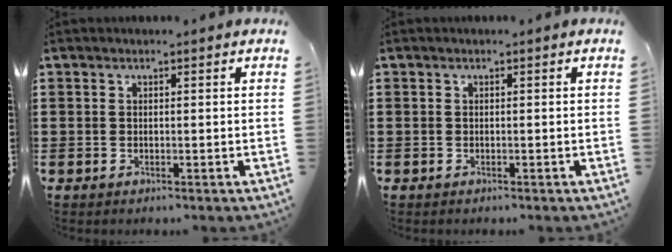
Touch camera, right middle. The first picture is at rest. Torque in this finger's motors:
{"motor_torque": [-0.13, 0.16, -0.05, 0.00]}